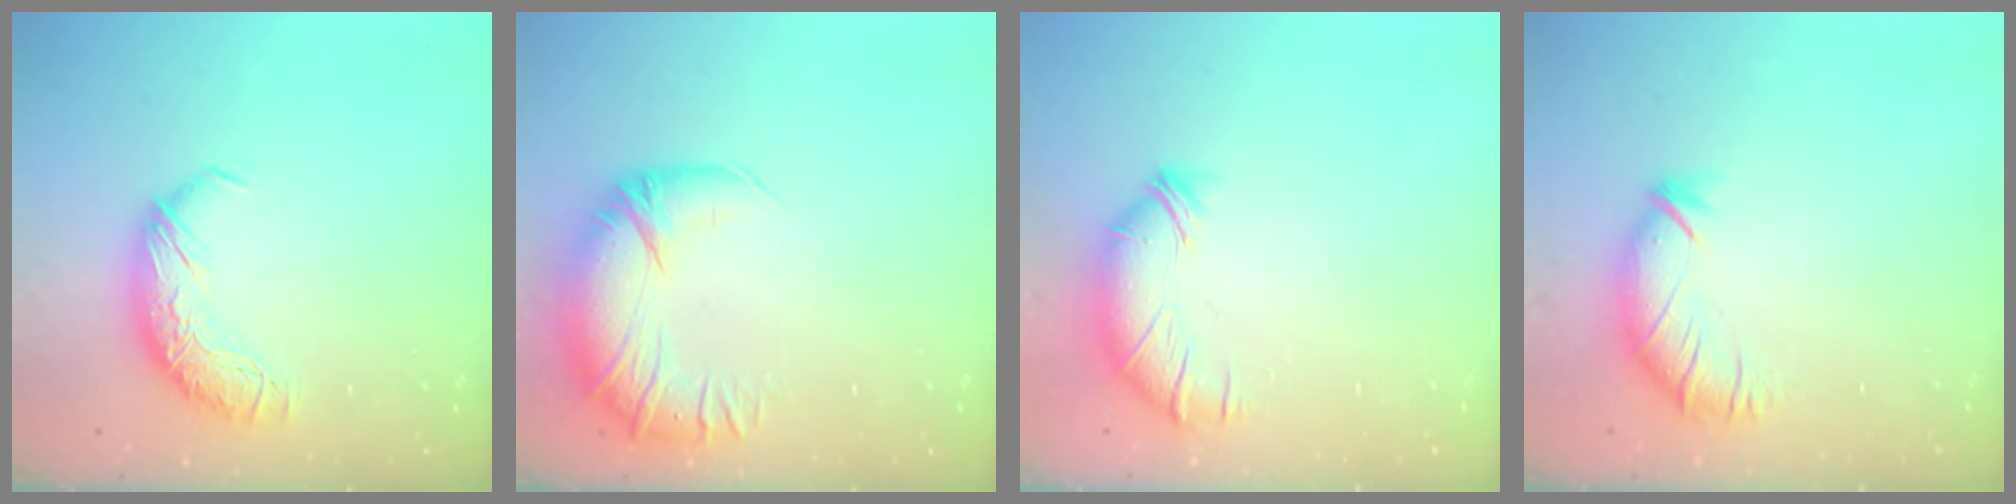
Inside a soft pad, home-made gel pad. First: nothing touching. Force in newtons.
{"total": 3.6, "press": 1.0, "slide": 3.5}
{"total": 3.6, "press": 3.1, "slide": 1.8}
{"total": 3.0, "press": 2.5, "slide": 1.7}